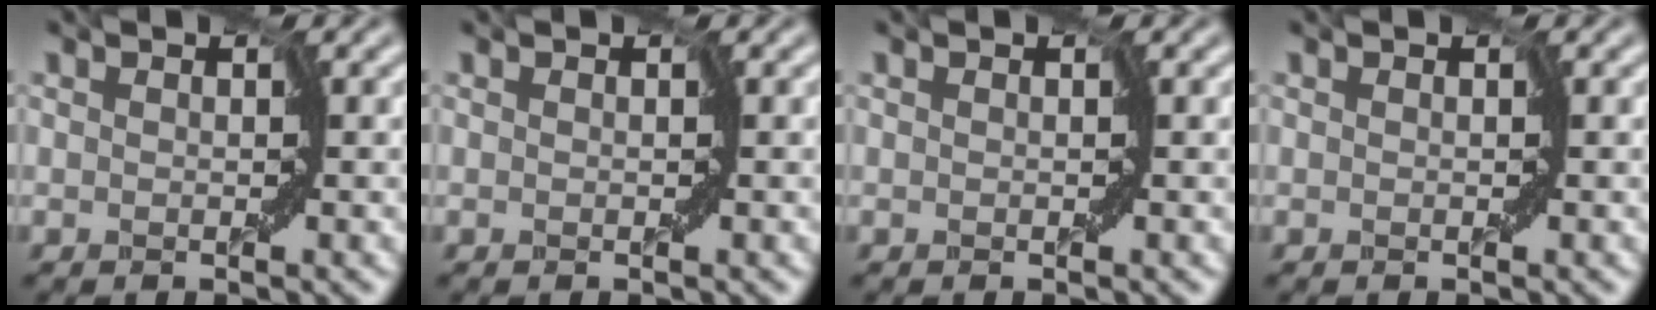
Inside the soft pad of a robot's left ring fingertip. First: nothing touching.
{"total": 0.0}
{"total": 0.0}
{"total": 0.0}